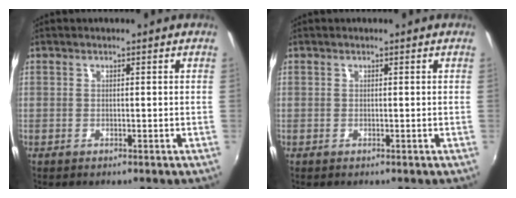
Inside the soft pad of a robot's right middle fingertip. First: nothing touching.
{"total": 0.0}